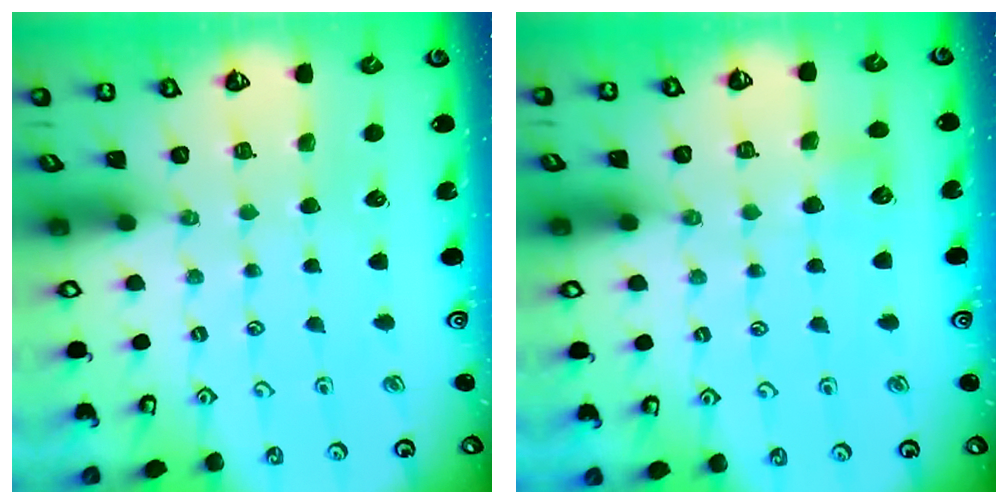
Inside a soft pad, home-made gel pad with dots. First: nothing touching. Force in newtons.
{"total": 5.2, "press": 5.2, "slide": 0.6}